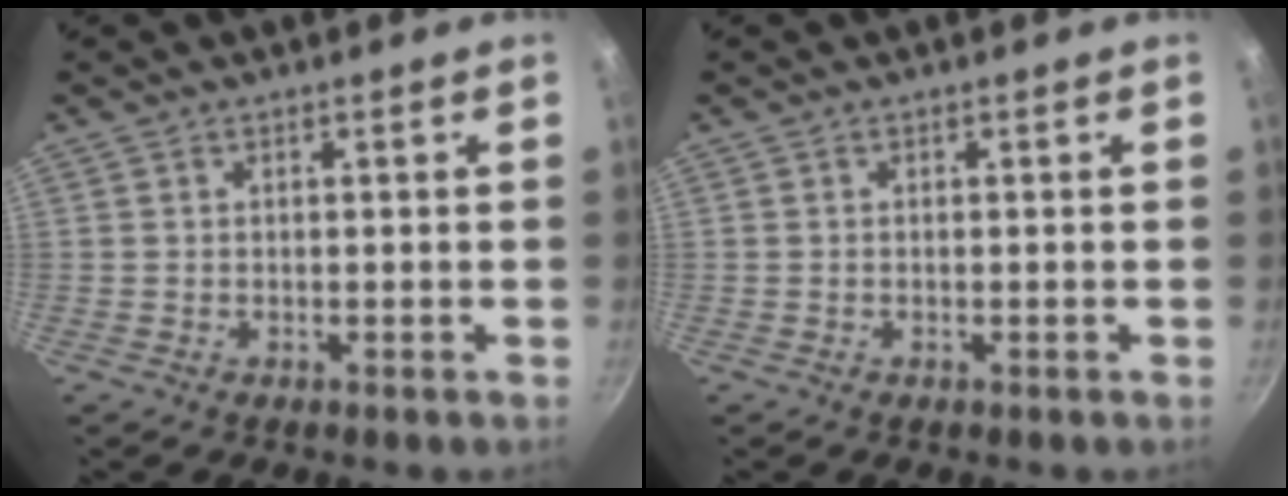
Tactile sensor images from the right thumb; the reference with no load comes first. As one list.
[{"total": 0.0}]